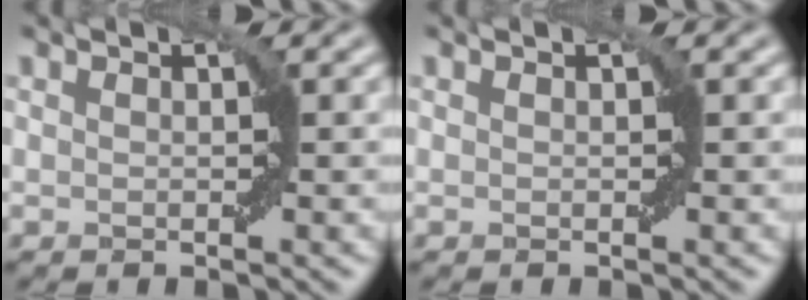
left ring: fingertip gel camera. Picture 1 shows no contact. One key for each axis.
{"total": 0.0}